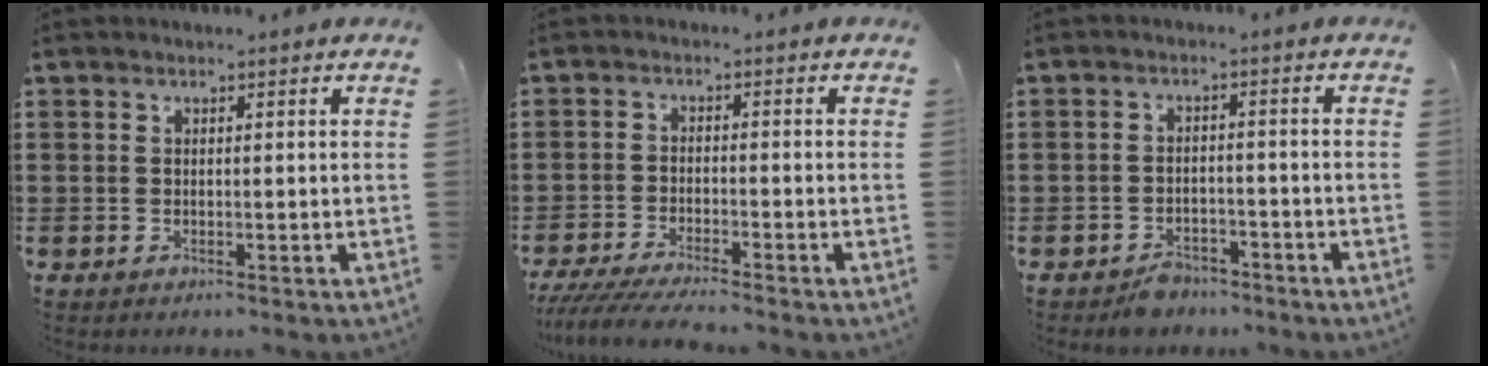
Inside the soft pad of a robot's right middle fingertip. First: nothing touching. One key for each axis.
{"total": 4.3, "fx": -3.9, "fy": 0.0, "fz": 1.7, "tx": -0.043, "ty": -0.016, "tz": -0.078}
{"total": 2.7, "fx": -2.4, "fy": 1.1, "fz": 0.5, "tx": -0.015, "ty": 0.002, "tz": -0.048}